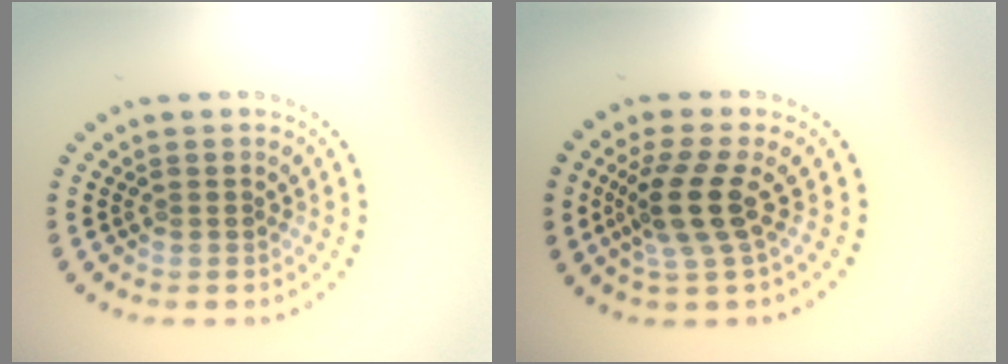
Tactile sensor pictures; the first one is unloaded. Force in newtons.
{"total": 3.7, "press": 2.8, "slide": 2.4}